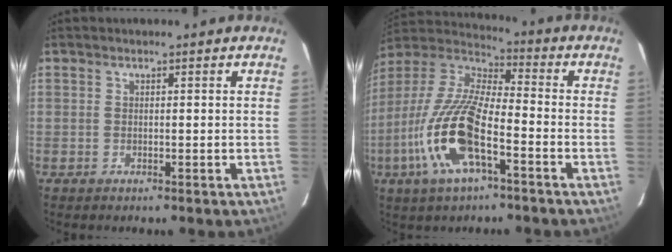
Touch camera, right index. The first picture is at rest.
{"total": 17.9, "force": [-7.2, 5.6, 15.5], "torque": [-0.326, -0.017, -0.149]}